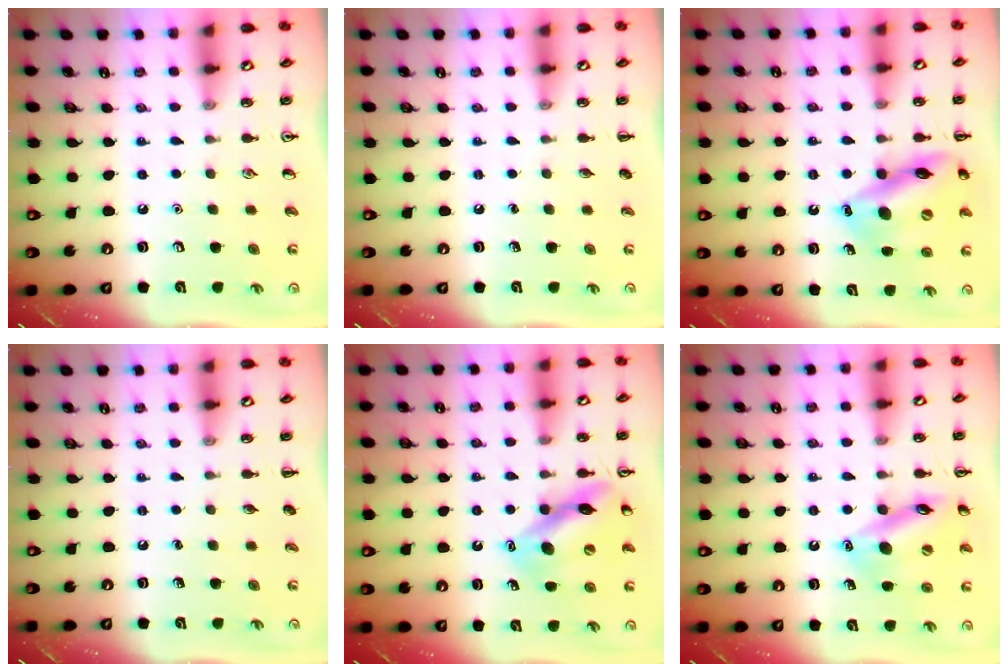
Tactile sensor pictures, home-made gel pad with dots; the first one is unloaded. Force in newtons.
{"total": 0.0}
{"total": 15.8, "press": 15.5, "slide": 3.1}
{"total": 0.0}
{"total": 12.1, "press": 11.6, "slide": 3.3}
{"total": 15.1, "press": 14.8, "slide": 2.8}